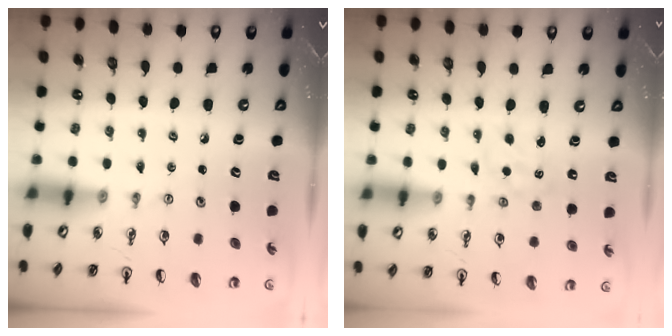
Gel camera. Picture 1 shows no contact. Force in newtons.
{"total": 2.3, "press": 2.3, "slide": 0.4}